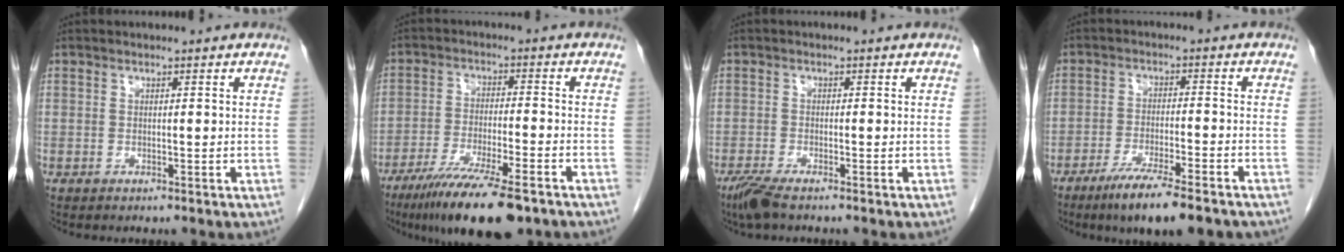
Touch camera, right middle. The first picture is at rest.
{"total": 14.2, "force": [-10.1, 1.9, 9.7], "torque": [-0.163, -0.037, -0.167]}
{"total": 3.5, "force": [-2.6, 0.4, 2.2], "torque": [-0.051, -0.011, -0.053]}
{"total": 11.1, "force": [-8.1, 1.2, 7.4], "torque": [-0.117, -0.023, -0.125]}